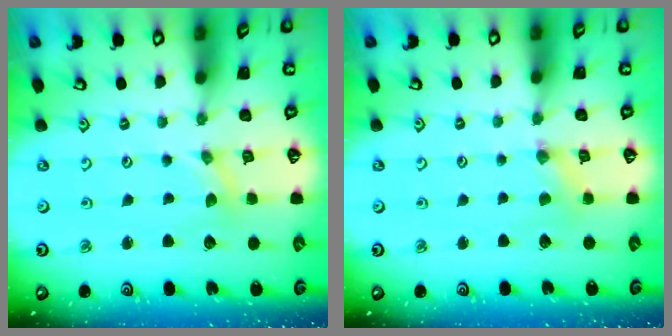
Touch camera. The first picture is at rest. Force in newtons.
{"total": 1.0, "press": 1.0, "slide": 0.1}